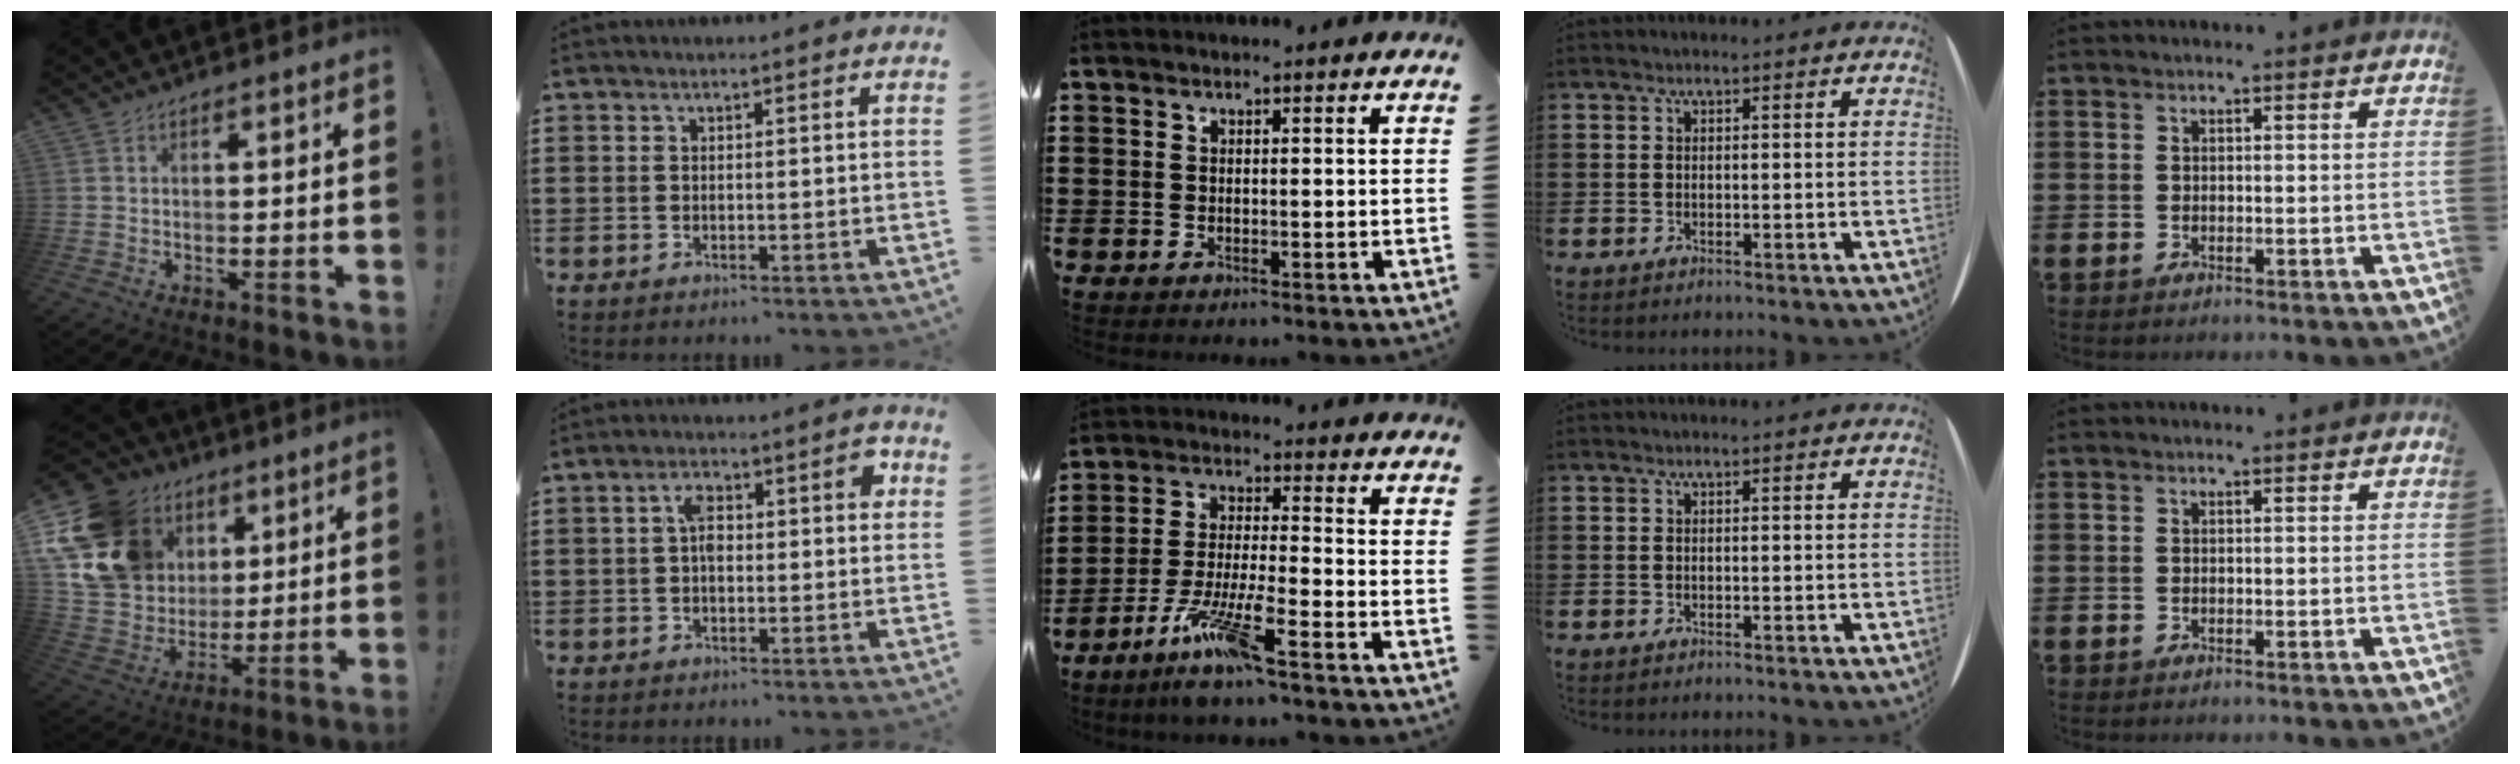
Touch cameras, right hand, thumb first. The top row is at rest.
{"thumb": {"total": 21.1, "force": [8.6, 17.0, 9.0], "torque": [-0.165, -0.037, 0.196]}, "index": {"total": 4.9, "force": [0.3, 2.5, 4.2], "torque": [-0.069, 0.008, -0.004]}, "middle": {"total": 8.6, "force": [-6.2, 0.5, 6.0], "torque": [-0.128, -0.011, -0.120]}}